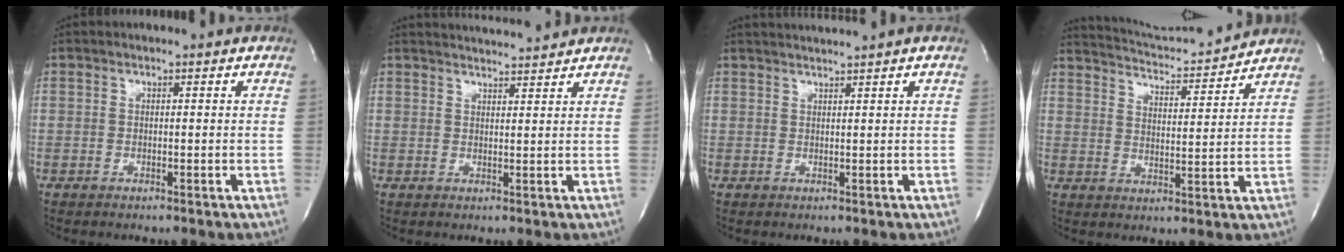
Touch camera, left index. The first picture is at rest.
{"total": 6.1, "force": [5.9, -0.2, 1.4], "torque": [-0.028, 0.009, 0.080]}
{"total": 2.1, "force": [1.7, -1.2, 0.5], "torque": [-0.004, 0.000, 0.035]}
{"total": 11.9, "force": [11.6, -0.3, 2.8], "torque": [-0.057, -0.006, 0.171]}